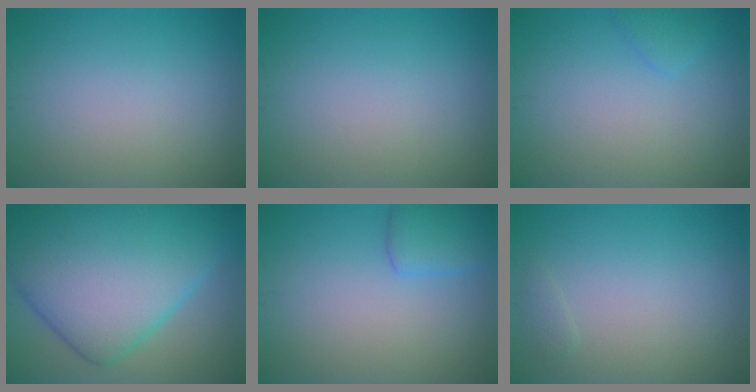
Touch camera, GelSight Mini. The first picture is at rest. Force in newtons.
{"total": 0.0}
{"total": 1.1, "press": 1.1, "slide": 0.0}
{"total": 14.2, "press": 14.2, "slide": 0.1}
{"total": 2.5, "press": 2.5, "slide": 0.2}
{"total": 0.6, "press": 0.6, "slide": 0.1}